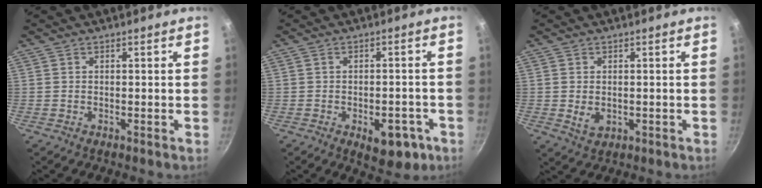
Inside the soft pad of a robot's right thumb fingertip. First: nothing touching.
{"total": 8.2, "force": [-3.3, 4.5, 6.0], "torque": [-0.042, 0.018, -0.032]}
{"total": 3.4, "force": [0.0, 2.5, 2.3], "torque": [-0.040, -0.009, 0.006]}